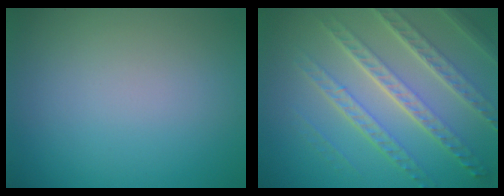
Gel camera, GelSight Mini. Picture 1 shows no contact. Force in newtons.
{"total": 7.1, "press": 5.0, "slide": 5.0}